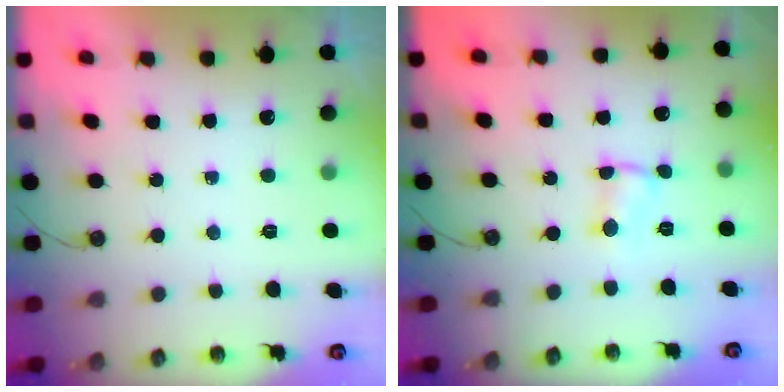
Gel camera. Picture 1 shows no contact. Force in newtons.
{"total": 1.1, "press": 0.9, "slide": 0.7}